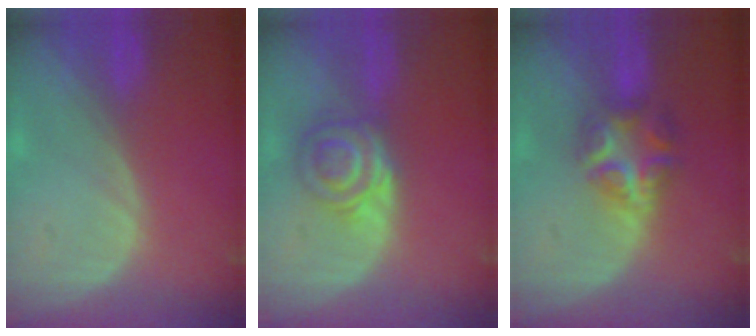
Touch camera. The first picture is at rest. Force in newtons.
{"total": 6.0, "press": 5.5, "slide": 2.3}
{"total": 6.0, "press": 5.9, "slide": 0.4}